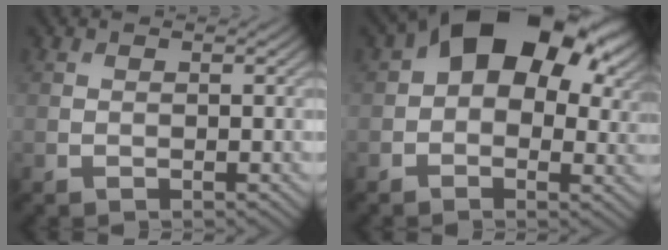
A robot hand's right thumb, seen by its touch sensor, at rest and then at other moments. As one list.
[{"total": 15.7, "force": [5.0, 9.6, 11.3], "torque": [-0.154, 0.016, 0.071]}]